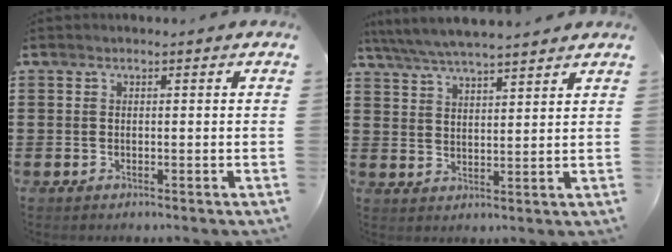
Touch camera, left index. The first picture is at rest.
{"total": 5.1, "force": [4.8, 0.0, 1.6], "torque": [-0.048, -0.019, 0.085]}